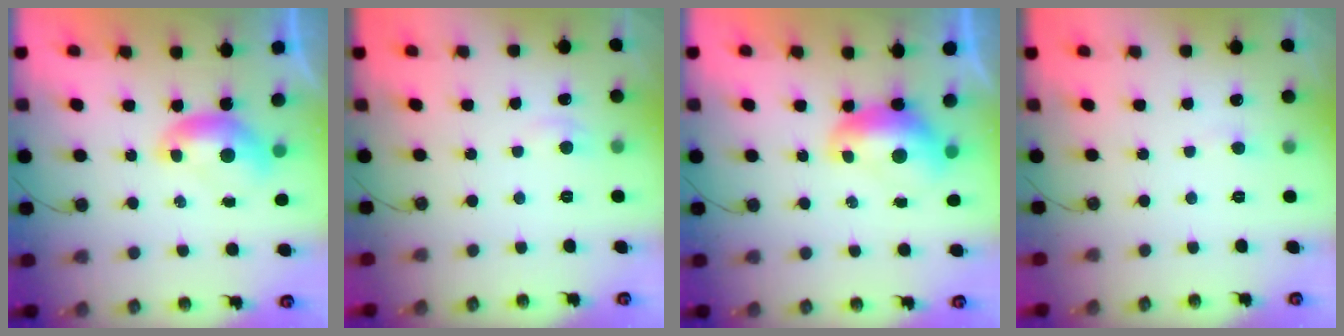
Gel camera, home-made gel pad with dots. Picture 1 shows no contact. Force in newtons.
{"total": 1.3, "press": 1.1, "slide": 0.6}
{"total": 1.6, "press": 1.4, "slide": 0.6}
{"total": 1.0, "press": 0.9, "slide": 0.5}